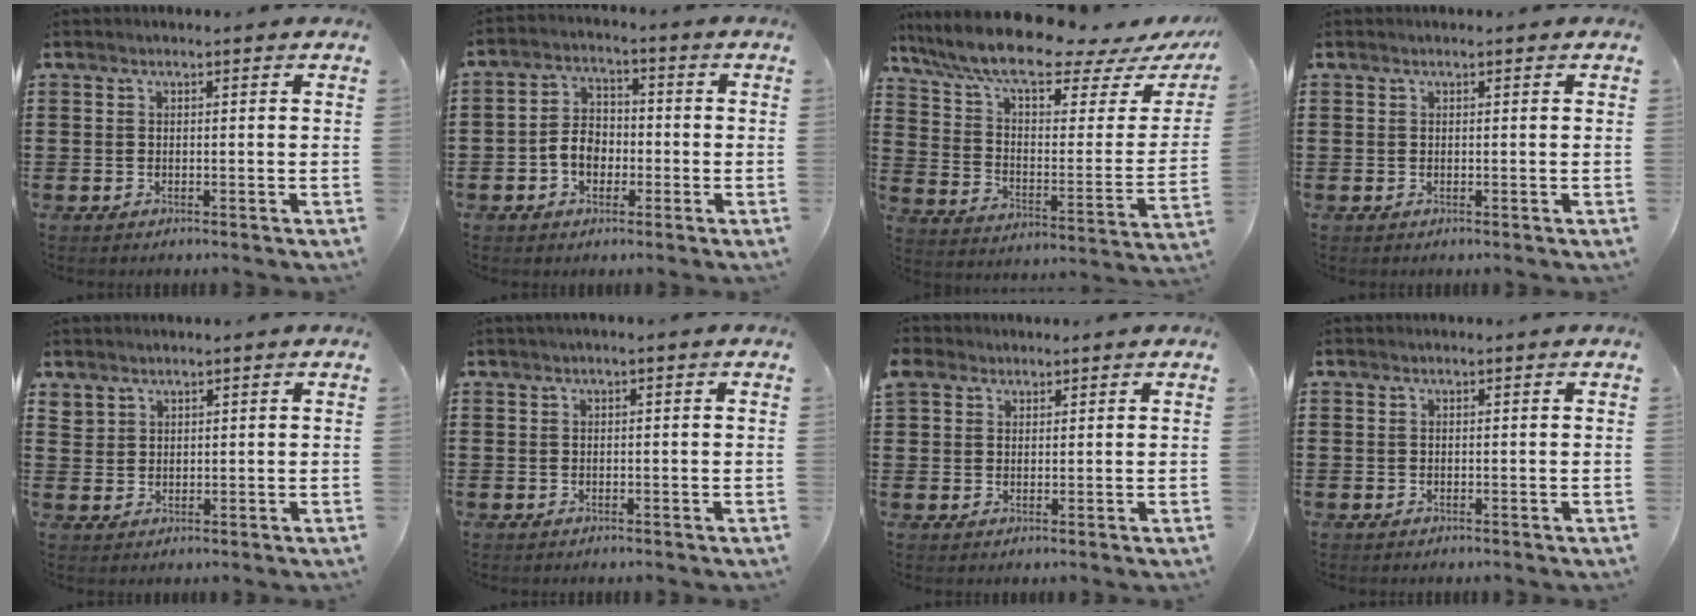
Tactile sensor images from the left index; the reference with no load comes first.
{"total": 4.8, "force": [-1.7, 3.6, 2.7], "torque": [-0.062, 0.011, -0.036]}
{"total": 11.4, "force": [9.3, 1.7, 6.4], "torque": [-0.147, -0.060, 0.158]}
{"total": 0.0}
{"total": 2.0, "force": [1.8, 1.0, -0.1], "torque": [-0.004, 0.003, 0.036]}
{"total": 0.6, "force": [-0.2, 0.1, 0.6], "torque": [-0.008, -0.004, -0.003]}
{"total": 2.6, "force": [1.8, 2.0, 0.1], "torque": [-0.014, 0.011, 0.034]}
{"total": 0.0}